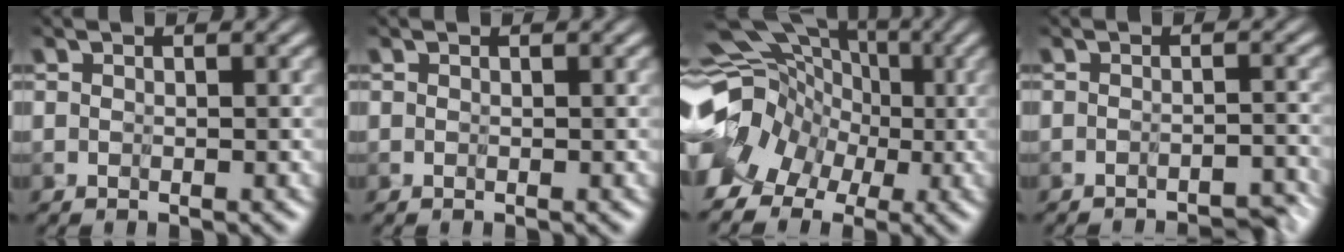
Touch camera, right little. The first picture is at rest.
{"total": 0.0}
{"total": 9.8, "force": [-1.7, 8.5, 4.6], "torque": [-0.103, 0.003, -0.052]}
{"total": 4.2, "force": [-3.5, -1.4, -1.7], "torque": [0.035, 0.000, -0.058]}